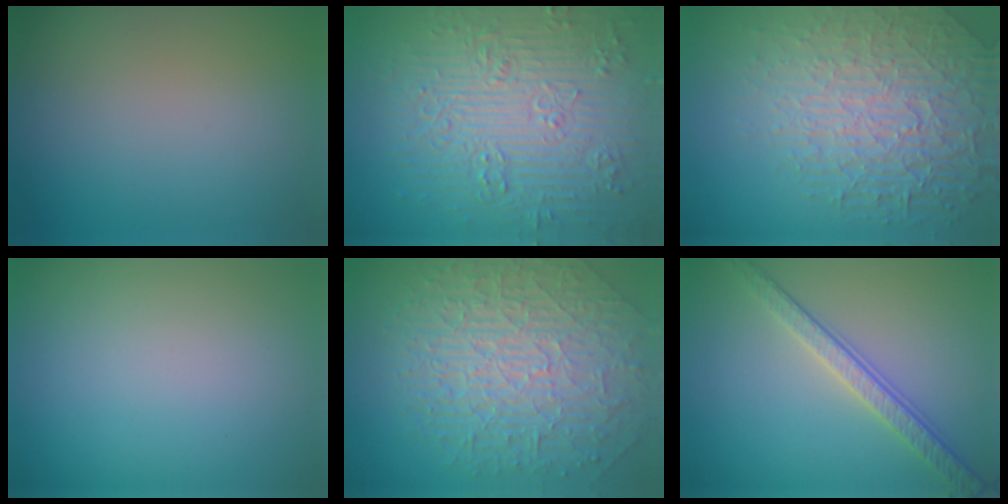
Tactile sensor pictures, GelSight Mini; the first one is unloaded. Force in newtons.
{"total": 9.1, "press": 6.6, "slide": 6.3}
{"total": 8.3, "press": 6.0, "slide": 5.7}
{"total": 0.0}
{"total": 10.2, "press": 6.7, "slide": 7.8}
{"total": 3.6, "press": 3.2, "slide": 1.7}